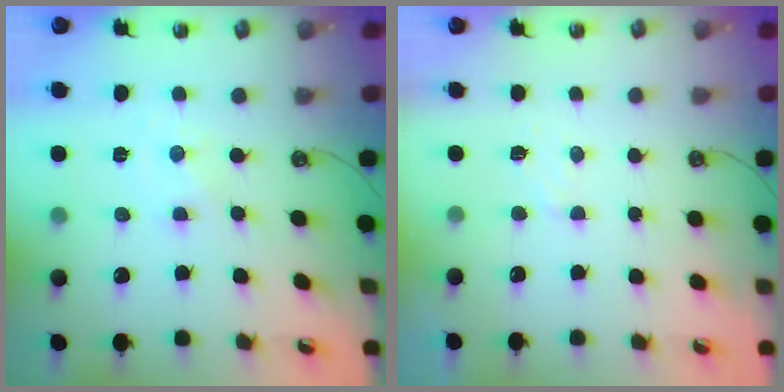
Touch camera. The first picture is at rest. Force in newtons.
{"total": 5.1, "press": 5.1, "slide": 0.6}